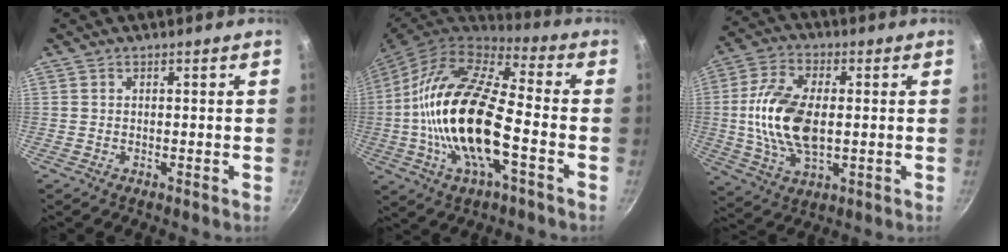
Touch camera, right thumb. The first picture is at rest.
{"total": 22.1, "force": [-3.8, 8.8, 20.0], "torque": [-0.380, 0.027, -0.089]}
{"total": 14.6, "force": [0.1, 8.0, 12.2], "torque": [-0.234, 0.013, -0.001]}